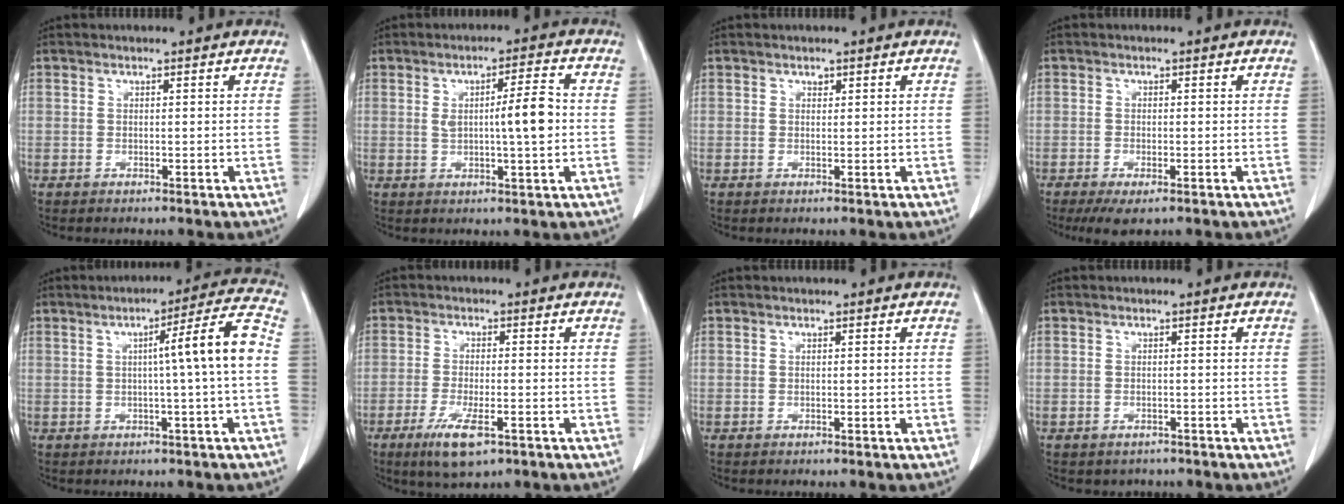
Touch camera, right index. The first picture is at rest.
{"total": 6.6, "force": [0.3, 0.7, 6.6], "torque": [-0.104, 0.005, 0.004]}
{"total": 0.5, "force": [0.4, 0.3, 0.2], "torque": [-0.003, -0.002, 0.004]}
{"total": 3.9, "force": [-2.4, 1.1, 2.9], "torque": [-0.048, -0.008, -0.035]}
{"total": 8.3, "force": [-0.1, -1.2, 8.2], "torque": [-0.117, 0.014, -0.002]}
{"total": 6.8, "force": [-3.6, 1.6, 5.5], "torque": [-0.106, -0.014, -0.058]}
{"total": 0.0}
{"total": 1.9, "force": [-1.5, 1.2, 0.2], "torque": [-0.008, 0.001, -0.019]}